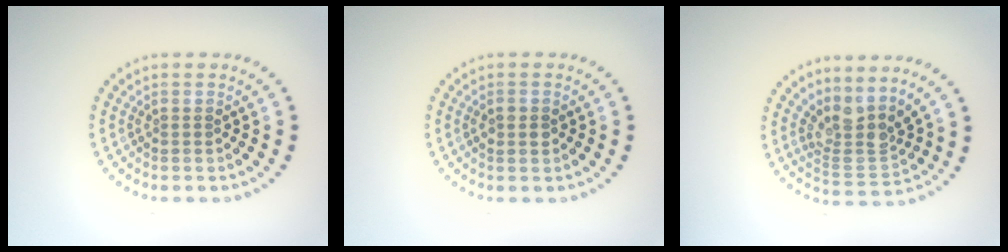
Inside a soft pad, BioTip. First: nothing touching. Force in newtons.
{"total": 1.7, "press": 1.7, "slide": 0.1}
{"total": 3.8, "press": 2.8, "slide": 2.5}